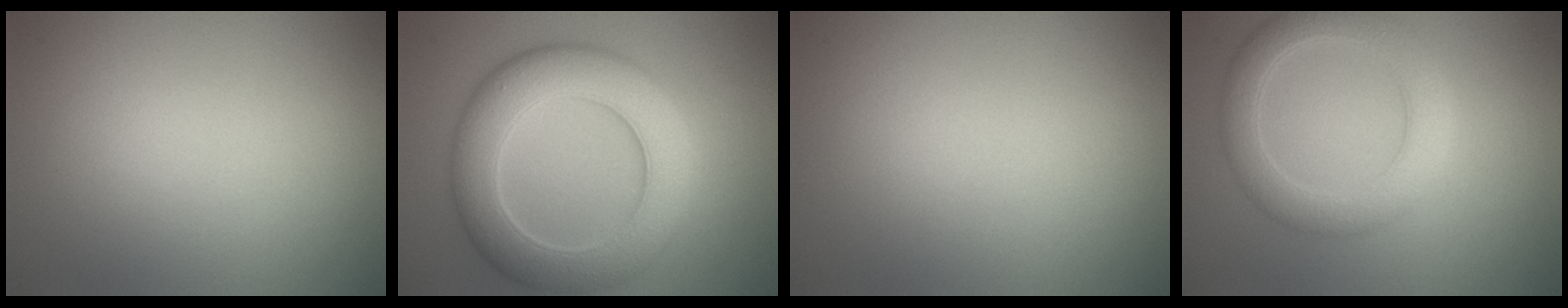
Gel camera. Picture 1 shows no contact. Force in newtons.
{"total": 8.6, "press": 8.6, "slide": 0.6}
{"total": 0.0}
{"total": 4.4, "press": 4.4, "slide": 0.4}